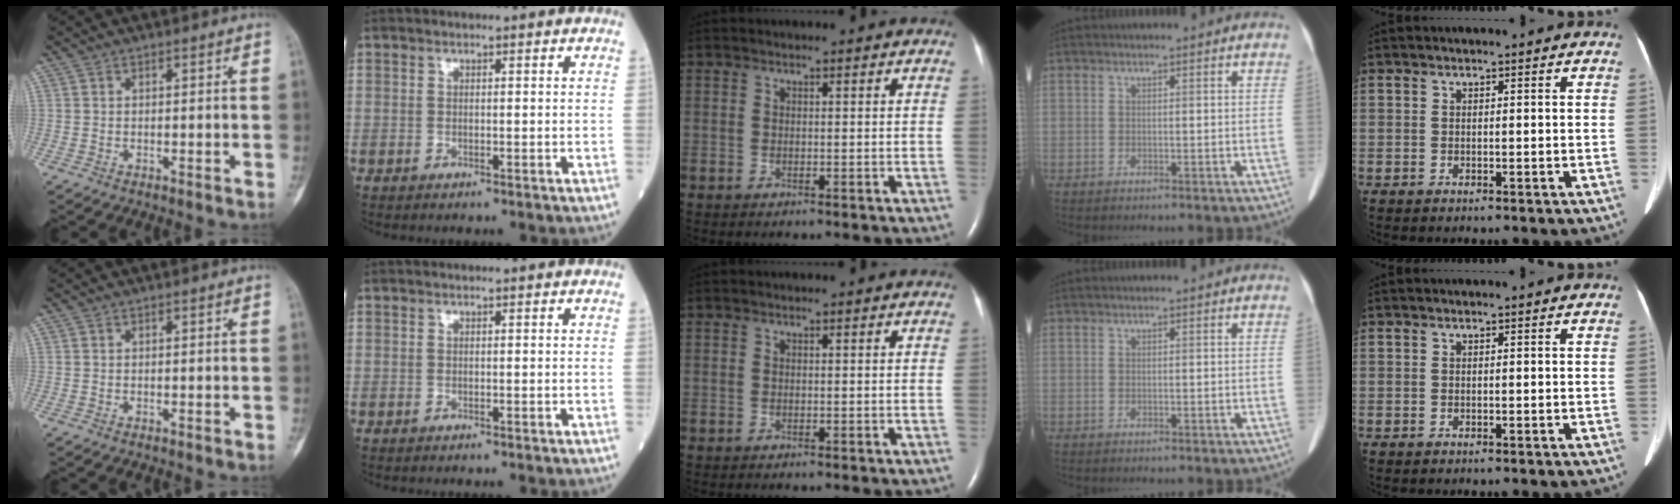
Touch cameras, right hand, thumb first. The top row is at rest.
{}